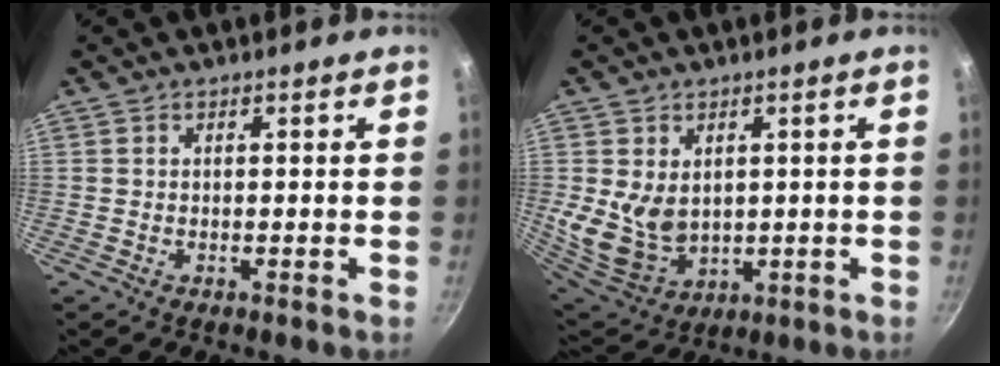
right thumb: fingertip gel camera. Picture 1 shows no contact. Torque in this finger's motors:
{"motor_torque": [1.11, 1.13, 0.58, -0.45, 0.12]}